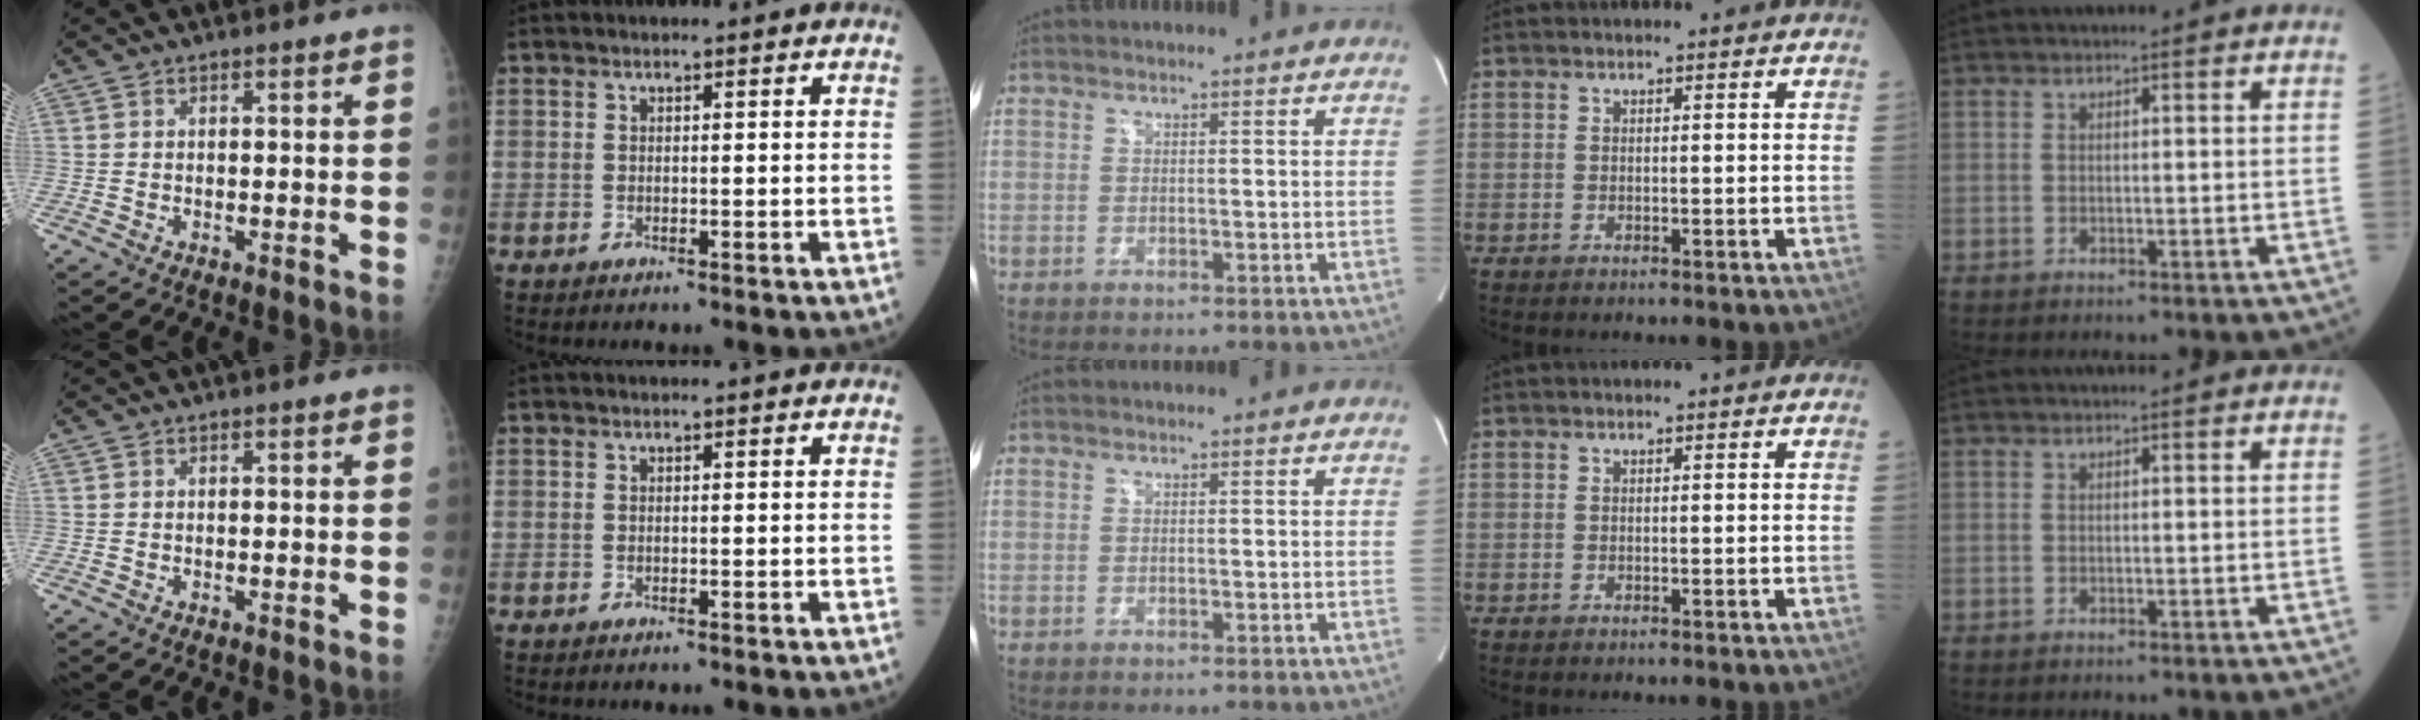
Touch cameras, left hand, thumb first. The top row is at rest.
{}